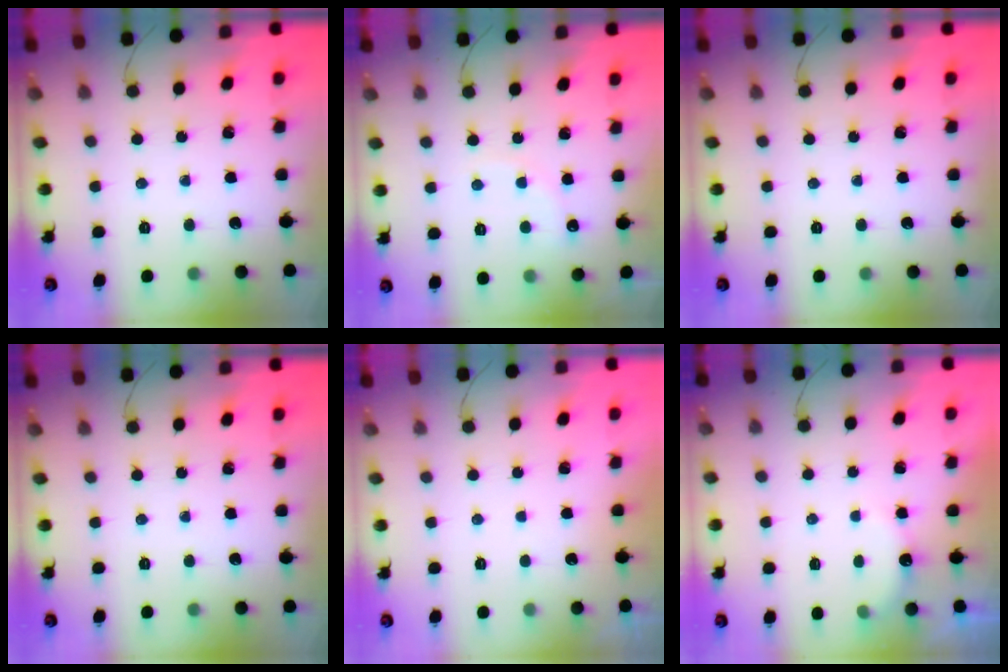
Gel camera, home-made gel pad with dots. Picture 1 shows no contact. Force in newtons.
{"total": 6.3, "press": 6.2, "slide": 1.2}
{"total": 0.0}
{"total": 0.0}
{"total": 3.0, "press": 3.0, "slide": 0.1}
{"total": 4.6, "press": 4.5, "slide": 1.0}